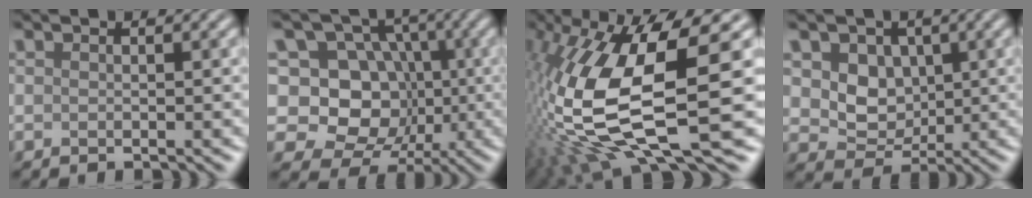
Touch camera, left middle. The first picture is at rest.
{"total": 10.9, "force": [0.0, 9.6, 5.2], "torque": [-0.082, 0.027, -0.037]}
{"total": 14.8, "force": [-1.1, 4.8, 13.9], "torque": [-0.294, -0.022, -0.004]}
{"total": 3.8, "force": [0.9, 3.1, 2.0], "torque": [-0.045, -0.014, 0.016]}